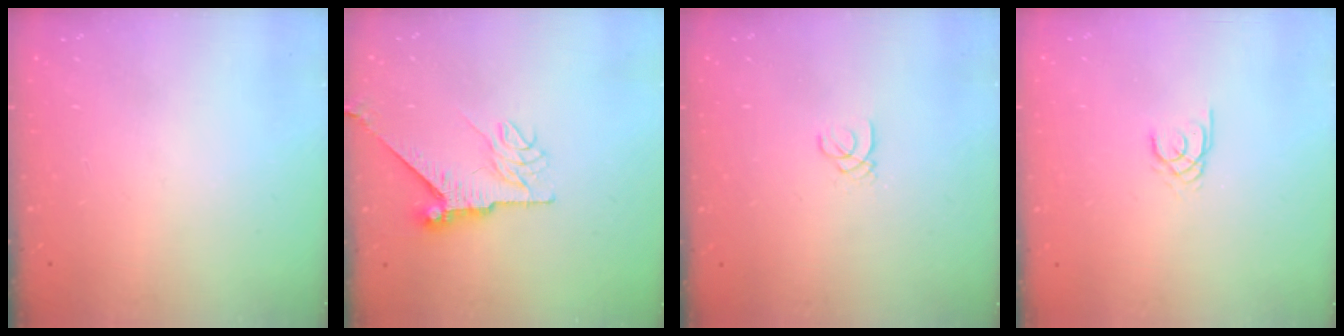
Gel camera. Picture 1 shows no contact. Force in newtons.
{"total": 8.4, "press": 8.4, "slide": 0.5}
{"total": 1.4, "press": 1.4, "slide": 0.1}
{"total": 1.6, "press": 1.6, "slide": 0.2}